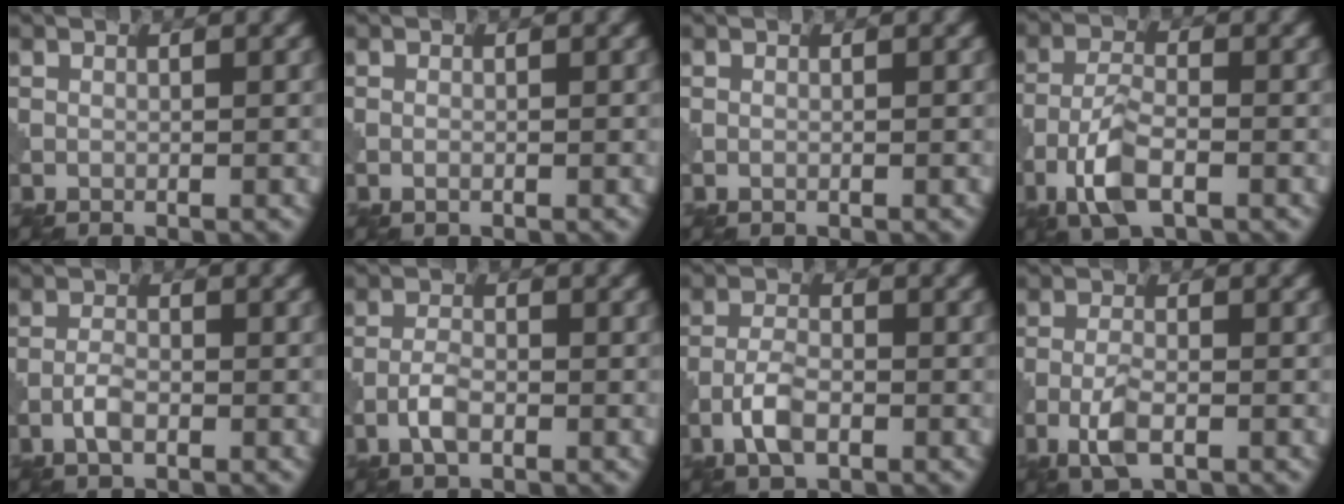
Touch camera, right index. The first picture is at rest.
{"total": 0.5, "force": [-0.3, 0.2, 0.4], "torque": [-0.011, -0.001, -0.006]}
{"total": 0.0}
{"total": 4.8, "force": [-2.4, 1.9, 3.7], "torque": [-0.080, 0.000, -0.054]}
{"total": 2.1, "force": [-1.0, 0.8, 1.6], "torque": [-0.032, 0.003, -0.024]}
{"total": 2.4, "force": [-1.1, 1.0, 1.8], "torque": [-0.038, 0.003, -0.028]}
{"total": 3.3, "force": [-1.5, 1.5, 2.5], "torque": [-0.053, 0.003, -0.036]}
{"total": 3.2, "force": [-1.4, 1.2, 2.6], "torque": [-0.059, -0.002, -0.032]}